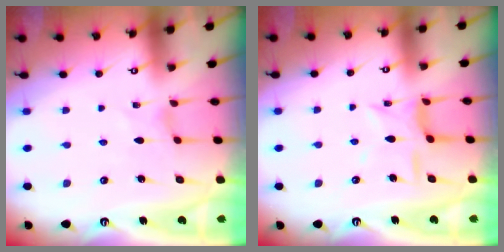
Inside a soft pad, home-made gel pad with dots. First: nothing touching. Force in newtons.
{"total": 8.1, "press": 8.1, "slide": 0.6}